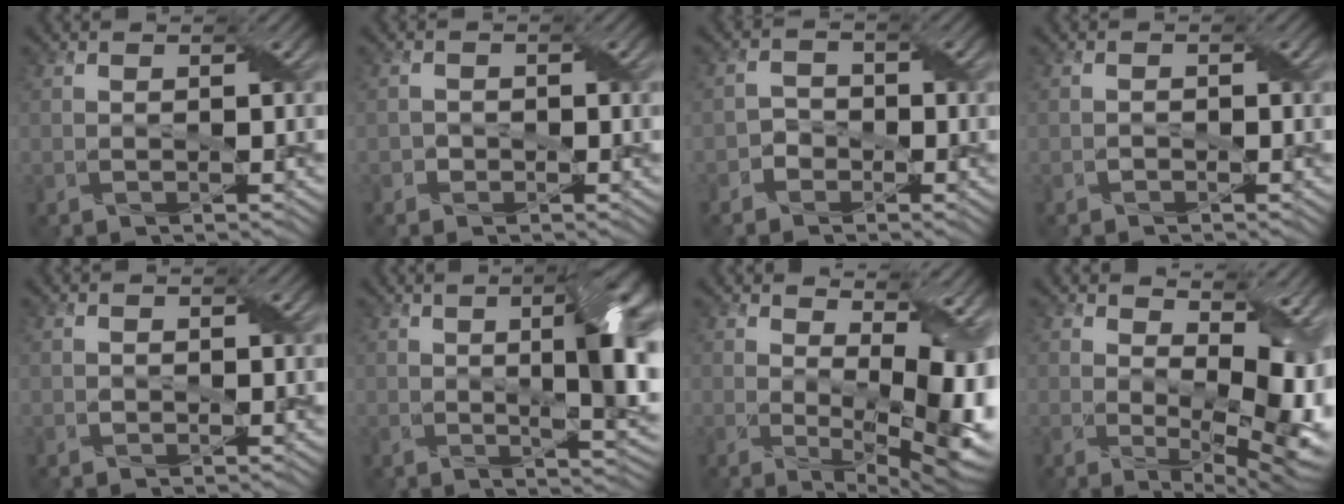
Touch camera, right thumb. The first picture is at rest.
{"total": 1.2, "force": [-0.5, 1.0, 0.3], "torque": [-0.004, 0.000, -0.009]}
{"total": 2.1, "force": [-1.3, 1.6, 0.5], "torque": [-0.008, 0.007, -0.030]}
{"total": 0.7, "force": [-0.5, 0.4, 0.4], "torque": [-0.007, 0.002, -0.008]}
{"total": 0.8, "force": [-0.1, 0.6, 0.4], "torque": [-0.008, -0.002, -0.003]}
{"total": 11.5, "force": [1.1, 3.8, 10.8], "torque": [-0.138, 0.011, 0.015]}
{"total": 12.5, "force": [1.5, 6.2, 10.8], "torque": [-0.150, -0.013, 0.060]}
{"total": 12.1, "force": [1.6, 7.0, 9.7], "torque": [-0.135, -0.022, 0.061]}